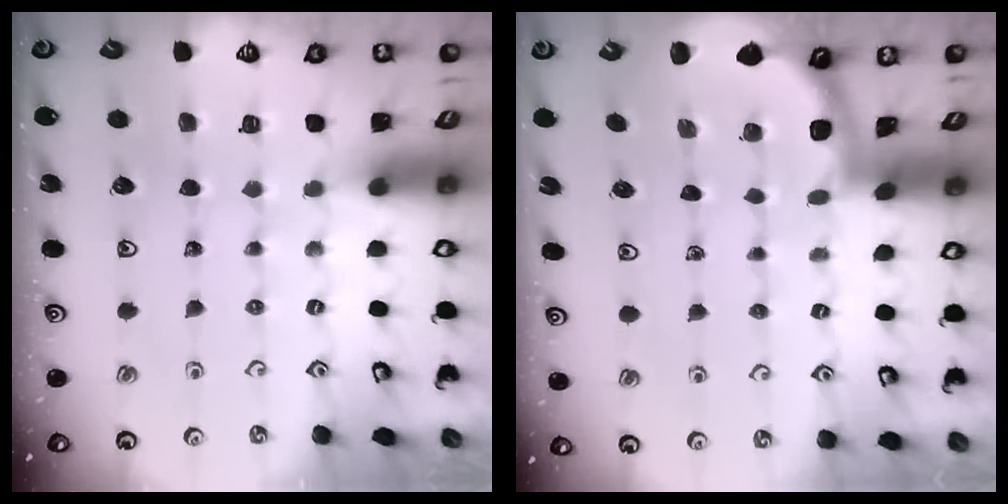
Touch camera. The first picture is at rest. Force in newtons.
{"total": 1.6, "press": 1.6, "slide": 0.2}